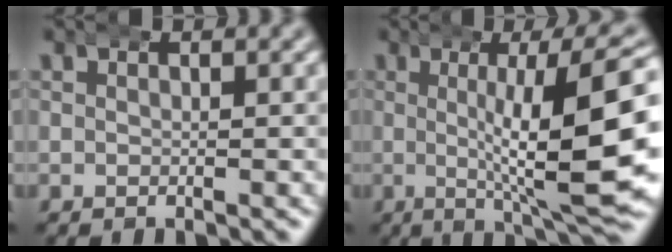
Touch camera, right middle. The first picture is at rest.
{"total": 12.8, "force": [0.4, 3.1, 12.4], "torque": [-0.154, 0.013, 0.005]}